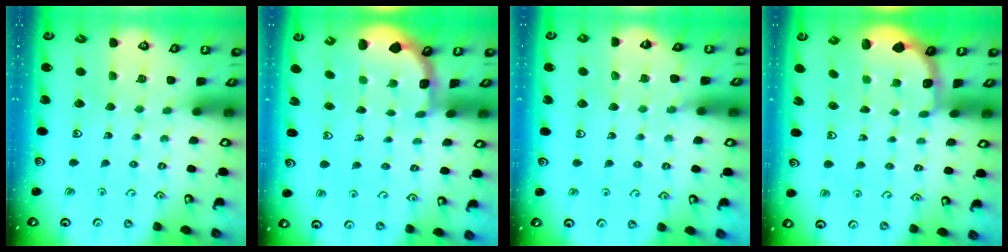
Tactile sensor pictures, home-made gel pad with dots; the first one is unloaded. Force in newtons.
{"total": 1.6, "press": 1.5, "slide": 0.4}
{"total": 4.8, "press": 4.6, "slide": 1.3}
{"total": 1.7, "press": 1.5, "slide": 0.6}